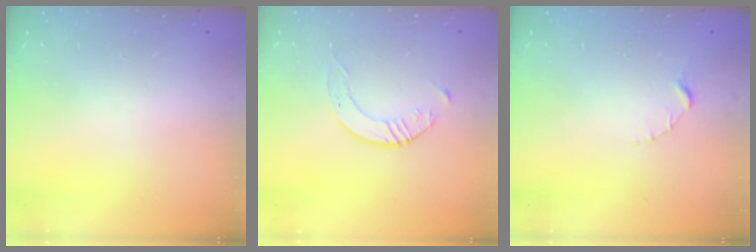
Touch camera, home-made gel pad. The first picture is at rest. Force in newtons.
{"total": 3.1, "press": 3.1, "slide": 0.4}
{"total": 1.5, "press": 1.5, "slide": 0.2}